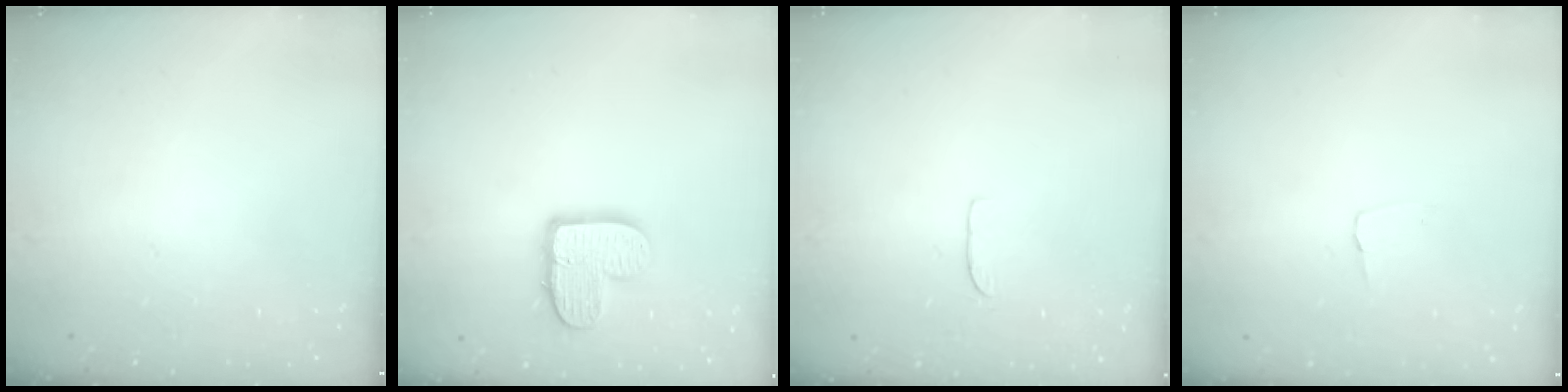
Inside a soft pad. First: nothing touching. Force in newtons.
{"total": 11.3, "press": 11.3, "slide": 0.7}
{"total": 3.6, "press": 3.6, "slide": 0.2}
{"total": 2.6, "press": 2.6, "slide": 0.2}